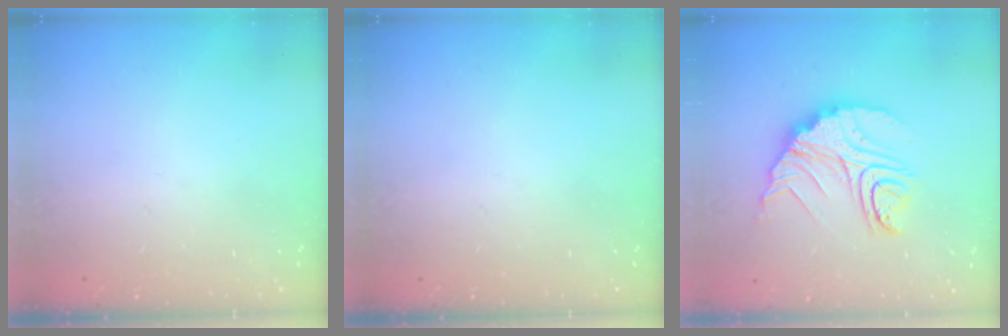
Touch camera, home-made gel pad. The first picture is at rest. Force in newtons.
{"total": 0.0}
{"total": 14.7, "press": 14.7, "slide": 1.1}